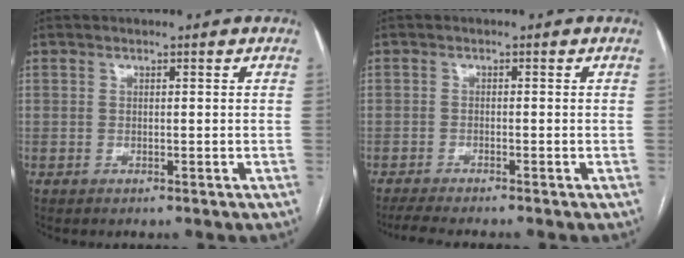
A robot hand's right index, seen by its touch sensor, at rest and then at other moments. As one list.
[{"total": 3.9, "force": [-3.5, 0.2, 1.8], "torque": [-0.029, -0.011, -0.057]}]